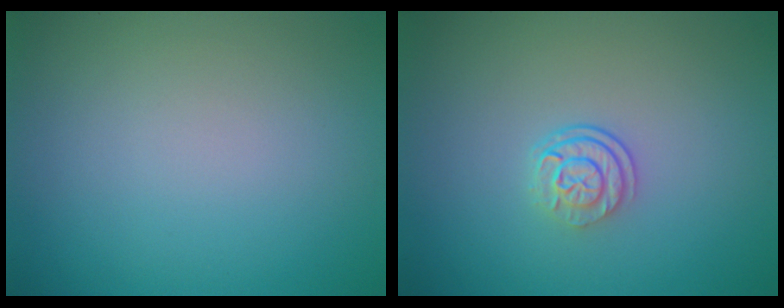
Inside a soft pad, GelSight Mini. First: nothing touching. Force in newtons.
{"total": 2.5, "press": 1.8, "slide": 1.8}